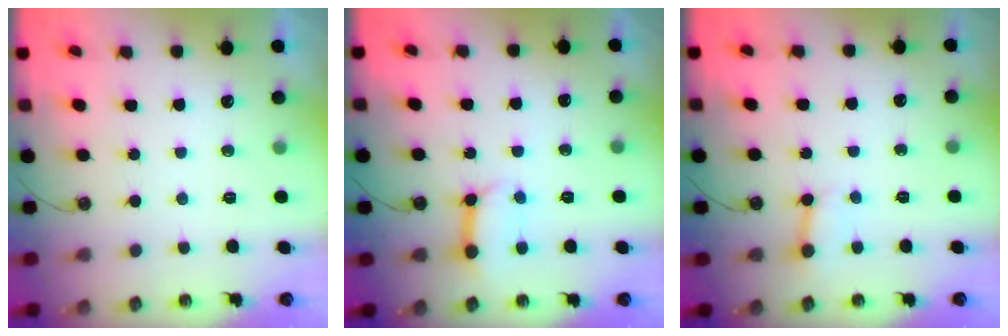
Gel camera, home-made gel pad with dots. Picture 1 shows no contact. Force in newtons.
{"total": 9.6, "press": 9.5, "slide": 1.2}
{"total": 4.5, "press": 4.4, "slide": 0.4}